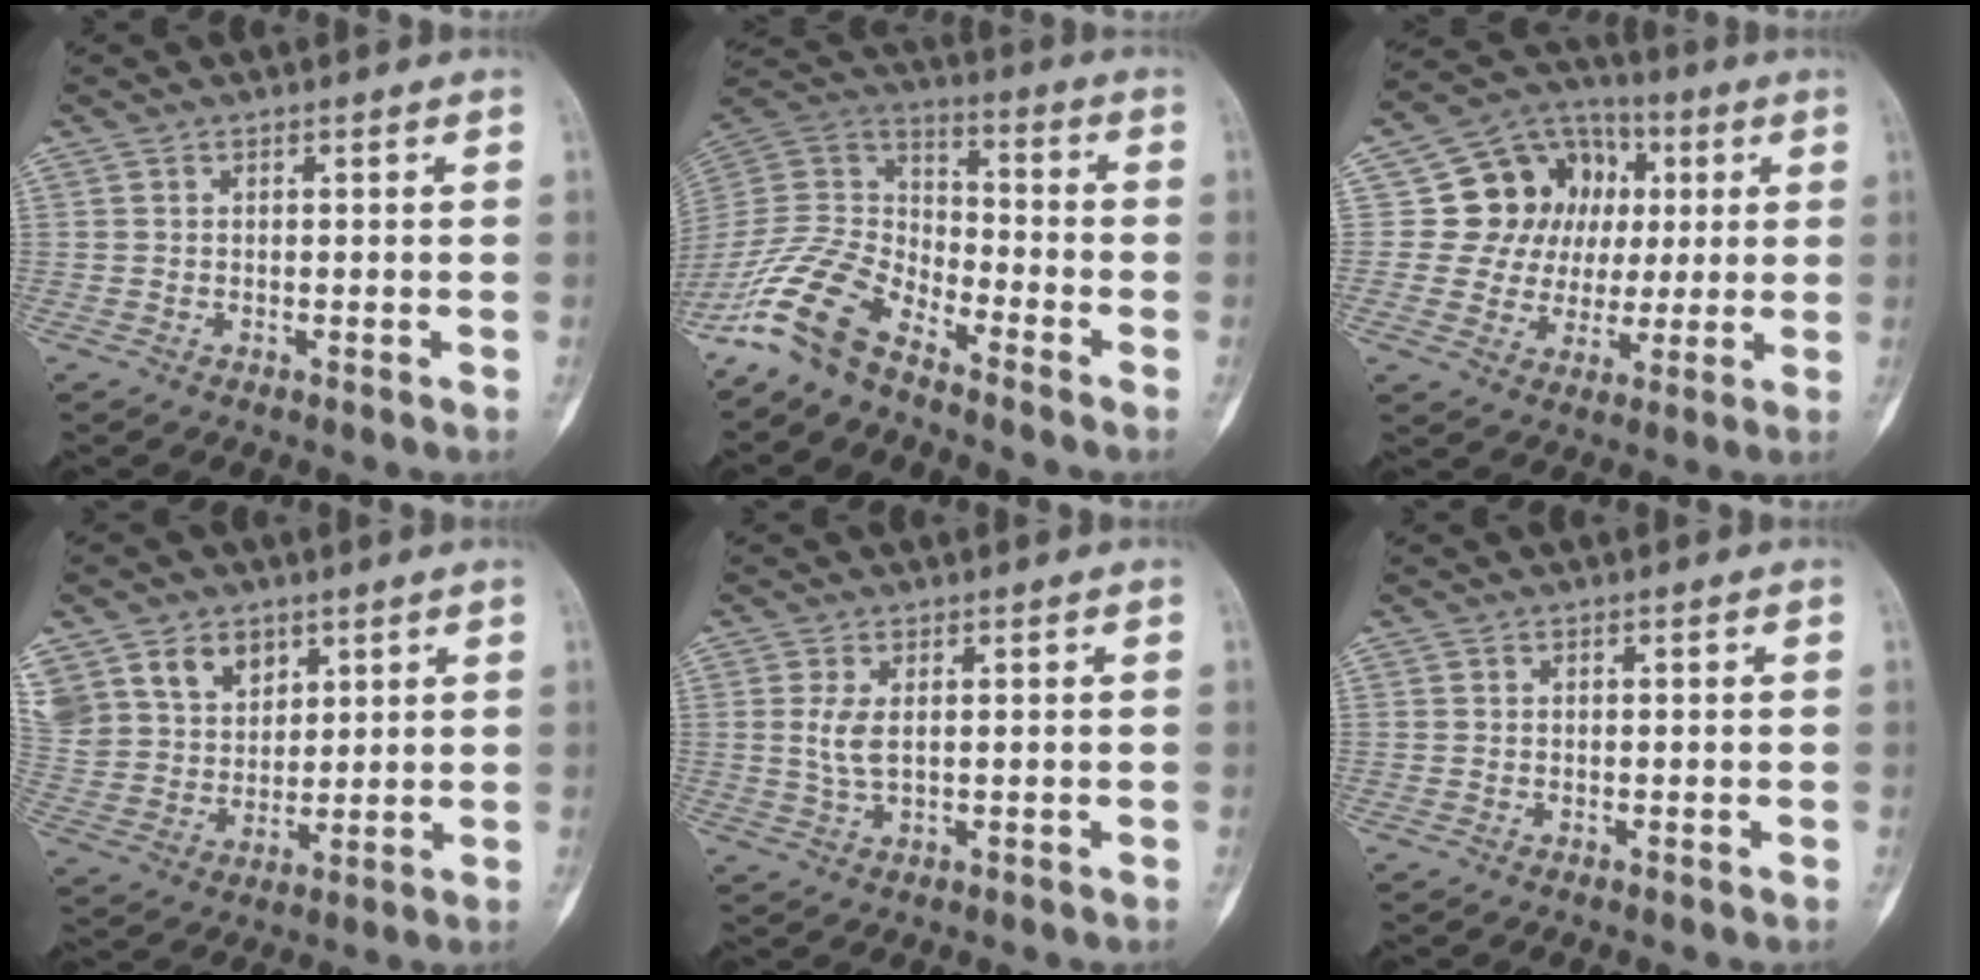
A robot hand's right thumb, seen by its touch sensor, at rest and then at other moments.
{"total": 13.3, "force": [-10.1, 5.7, 6.7], "torque": [-0.129, 0.076, -0.208]}
{"total": 15.4, "force": [2.9, 13.5, 6.9], "torque": [-0.056, 0.018, 0.054]}
{"total": 15.4, "force": [8.2, 11.4, 6.3], "torque": [-0.113, -0.011, 0.169]}
{"total": 3.4, "force": [0.7, 1.4, 3.0], "torque": [-0.071, -0.004, 0.022]}
{"total": 0.0}